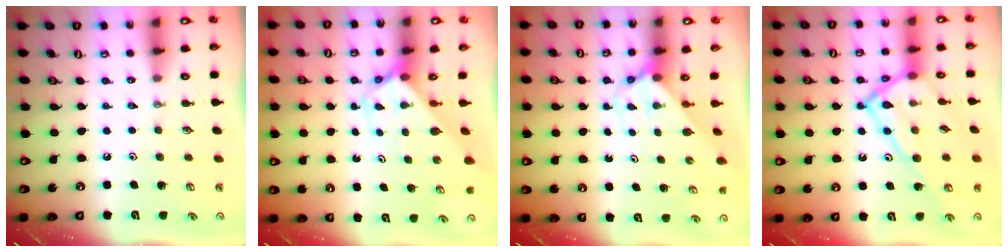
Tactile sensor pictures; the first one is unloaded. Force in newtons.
{"total": 2.7, "press": 2.7, "slide": 0.2}
{"total": 2.3, "press": 2.3, "slide": 0.2}
{"total": 19.5, "press": 19.4, "slide": 1.8}